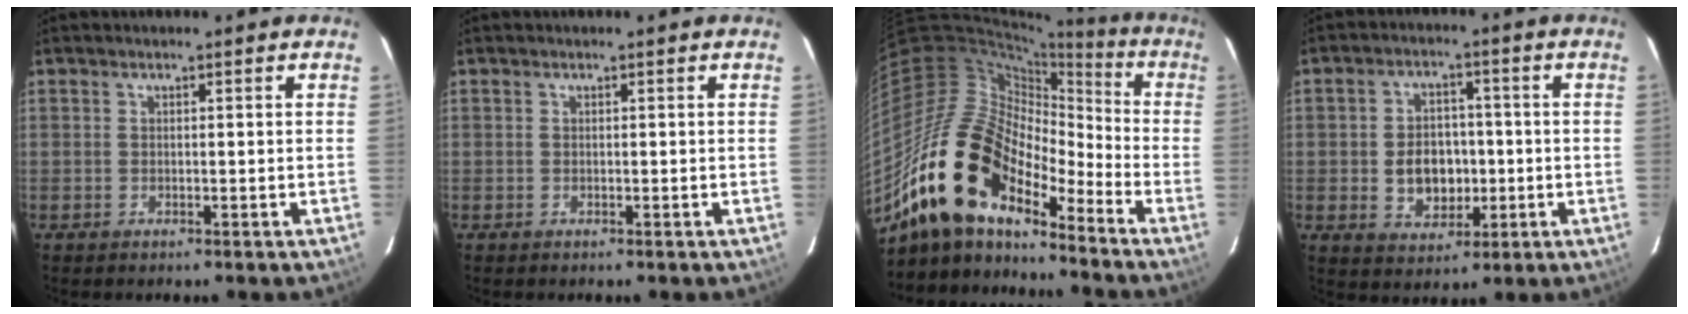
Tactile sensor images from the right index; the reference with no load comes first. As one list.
[{"total": 0.0}, {"total": 18.1, "force": [-13.0, 8.5, 9.2], "torque": [-0.162, -0.003, -0.255]}, {"total": 8.2, "force": [-1.1, 6.4, 5.0], "torque": [-0.103, 0.010, -0.006]}]